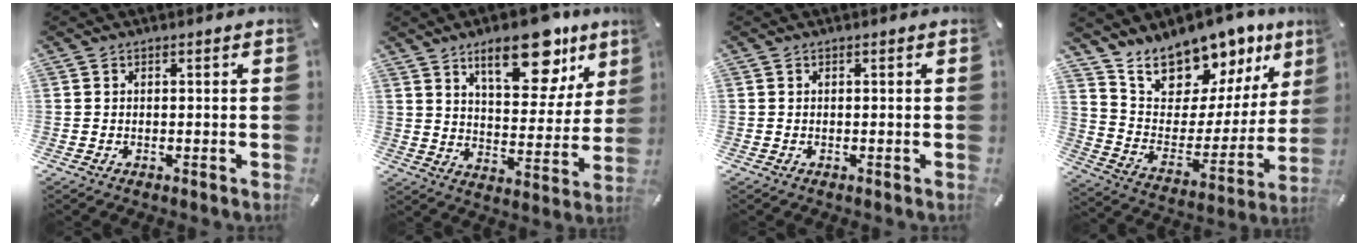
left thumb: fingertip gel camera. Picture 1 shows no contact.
{"total": 18.8, "force": [11.9, 8.5, 11.8], "torque": [-0.155, -0.065, 0.194]}
{"total": 0.0}
{"total": 13.5, "force": [12.3, 5.7, 0.2], "torque": [-0.012, -0.133, 0.219]}